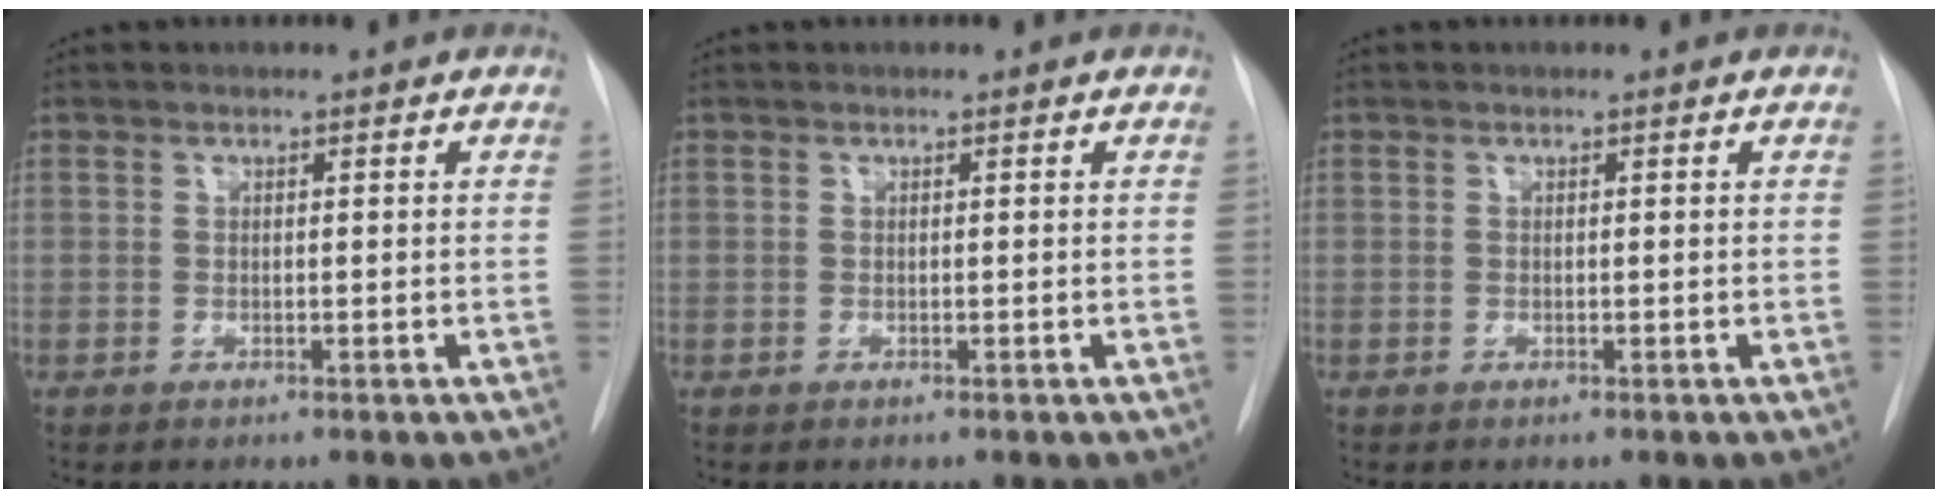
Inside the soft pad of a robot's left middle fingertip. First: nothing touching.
{"total": 0.0}
{"total": 0.0}